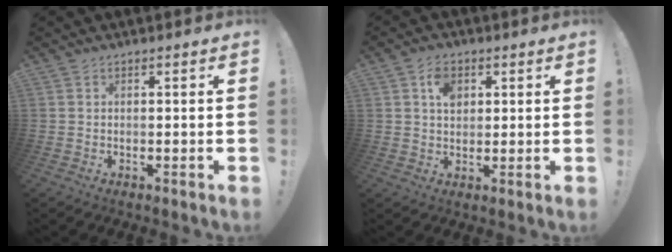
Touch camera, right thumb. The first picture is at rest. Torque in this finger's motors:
{"motor_torque": [0.17, -0.02, 0.13, -0.12, 0.00]}